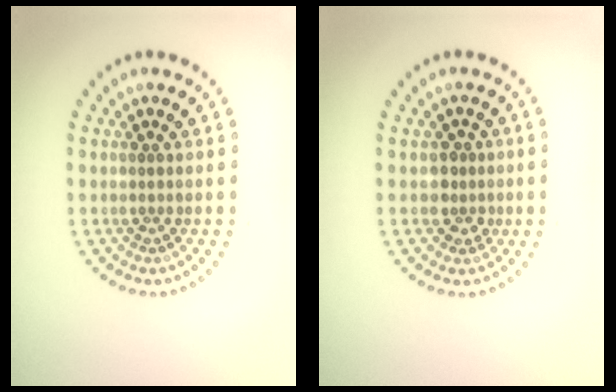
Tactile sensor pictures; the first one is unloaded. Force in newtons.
{"total": 1.8, "press": 1.5, "slide": 1.0}